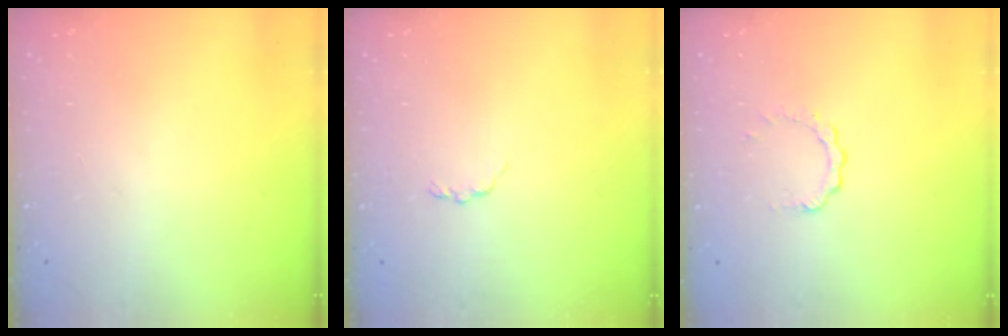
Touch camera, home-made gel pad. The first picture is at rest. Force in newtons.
{"total": 2.9, "press": 2.8, "slide": 0.4}
{"total": 2.8, "press": 2.8, "slide": 0.3}